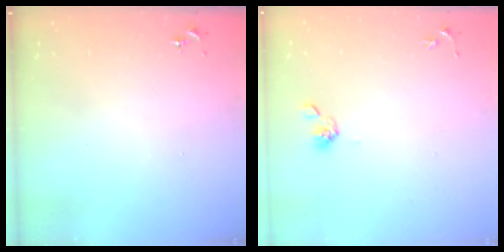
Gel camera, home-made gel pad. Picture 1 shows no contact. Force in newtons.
{"total": 5.8, "press": 5.5, "slide": 1.8}